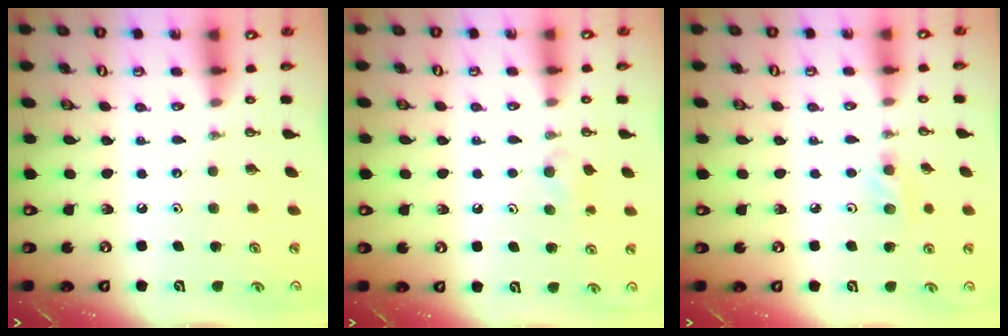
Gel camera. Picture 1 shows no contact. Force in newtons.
{"total": 8.9, "press": 4.7, "slide": 7.6}
{"total": 6.4, "press": 6.3, "slide": 0.8}